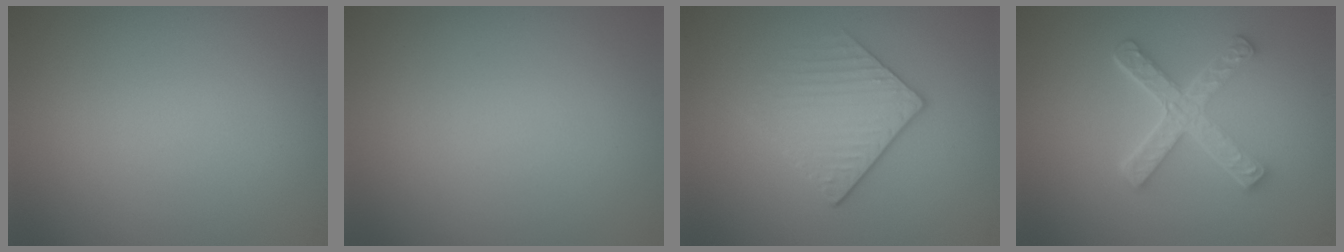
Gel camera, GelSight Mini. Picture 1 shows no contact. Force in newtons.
{"total": 0.0}
{"total": 3.0, "press": 2.8, "slide": 1.2}
{"total": 5.4, "press": 3.8, "slide": 3.8}